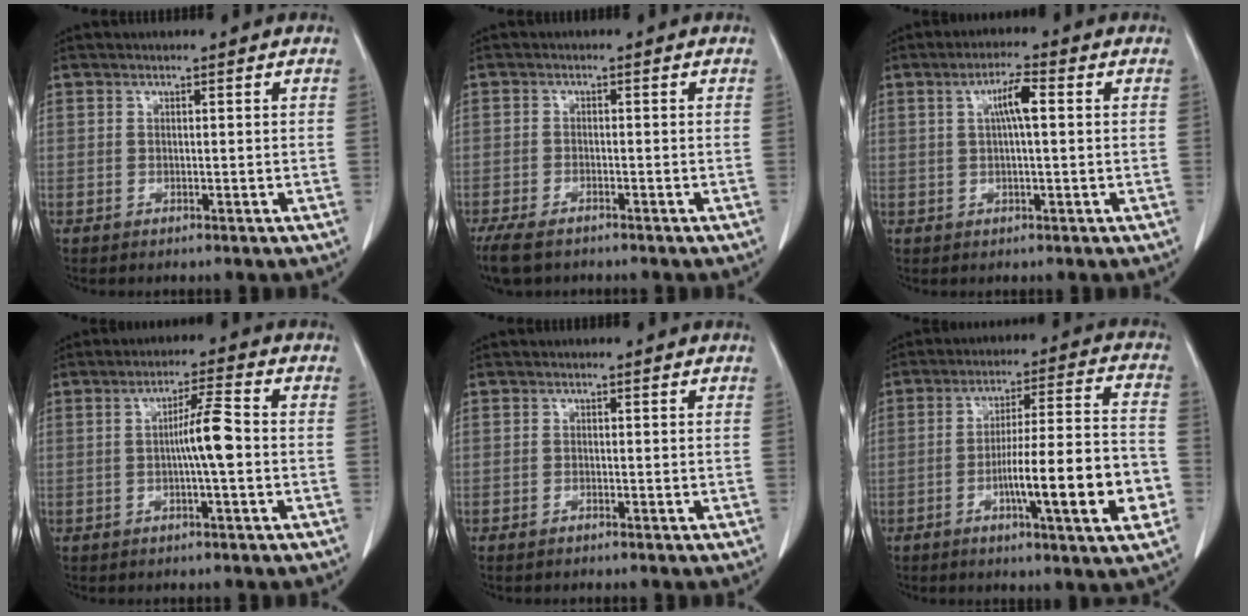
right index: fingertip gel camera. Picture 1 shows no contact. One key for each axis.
{"total": 6.1, "fx": -4.7, "fy": 2.2, "fz": 3.2, "tx": -0.060, "ty": -0.012, "tz": -0.077}
{"total": 4.6, "fx": 1.0, "fy": 0.4, "fz": 4.5, "tx": -0.083, "ty": 0.009, "tz": 0.017}
{"total": 5.4, "fx": -0.4, "fy": 0.0, "fz": 5.4, "tx": -0.087, "ty": 0.011, "tz": -0.006}
{"total": 0.7, "fx": -0.6, "fy": 0.1, "fz": 0.3, "tx": -0.012, "ty": -0.002, "tz": -0.008}
{"total": 15.4, "fx": -4.6, "fy": 0.9, "fz": 14.7, "tx": -0.226, "ty": 0.003, "tz": -0.068}